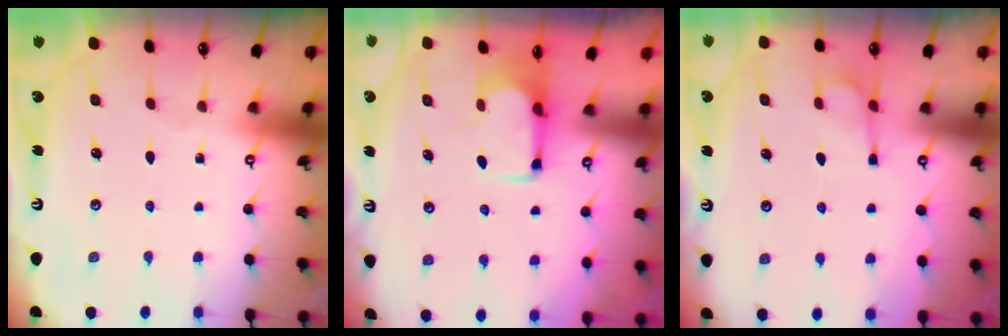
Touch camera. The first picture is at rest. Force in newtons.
{"total": 1.8, "press": 1.6, "slide": 0.8}
{"total": 1.1, "press": 0.0, "slide": 1.1}